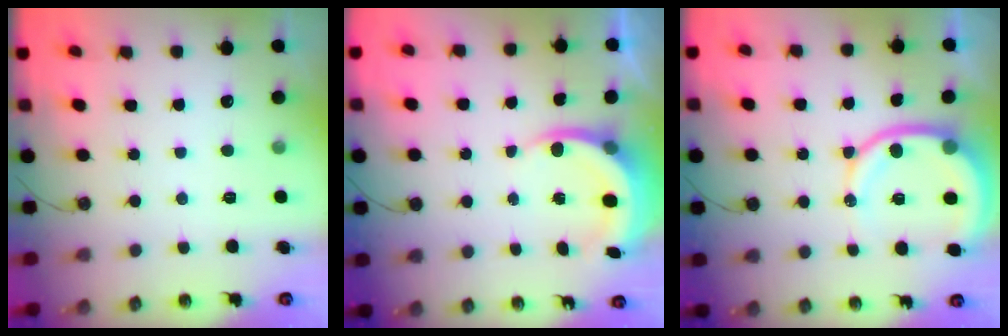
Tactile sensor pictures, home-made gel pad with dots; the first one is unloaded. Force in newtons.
{"total": 5.6, "press": 5.5, "slide": 1.2}
{"total": 11.7, "press": 11.6, "slide": 1.4}